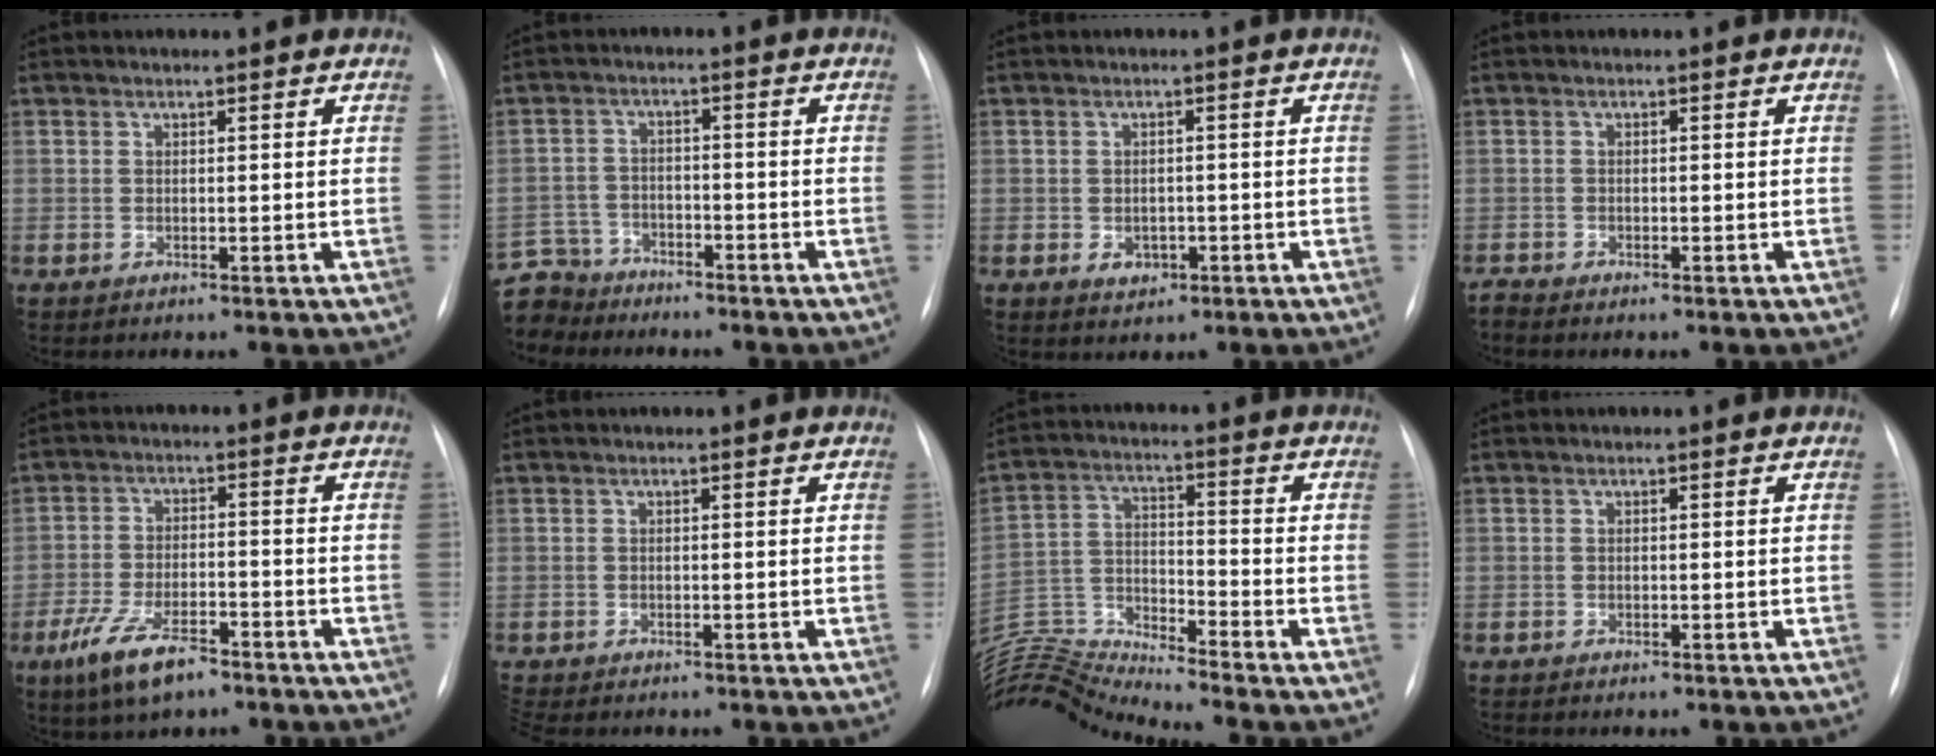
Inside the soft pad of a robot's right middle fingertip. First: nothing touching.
{"total": 8.1, "force": [-7.4, 3.5, -0.2], "torque": [-0.008, 0.007, -0.138]}
{"total": 2.6, "force": [-1.0, 2.0, 1.3], "torque": [-0.020, 0.000, -0.002]}
{"total": 0.8, "force": [-0.8, 0.0, 0.0], "torque": [-0.001, -0.003, -0.015]}
{"total": 8.6, "force": [-5.6, 2.8, 5.9], "torque": [-0.127, -0.014, -0.097]}
{"total": 3.3, "force": [-3.0, 0.9, 1.1], "torque": [-0.017, -0.005, -0.045]}
{"total": 14.4, "force": [-14.0, -2.1, 2.5], "torque": [-0.058, 0.026, -0.263]}
{"total": 0.7, "force": [-0.7, 0.0, 0.1], "torque": [-0.004, -0.001, -0.013]}